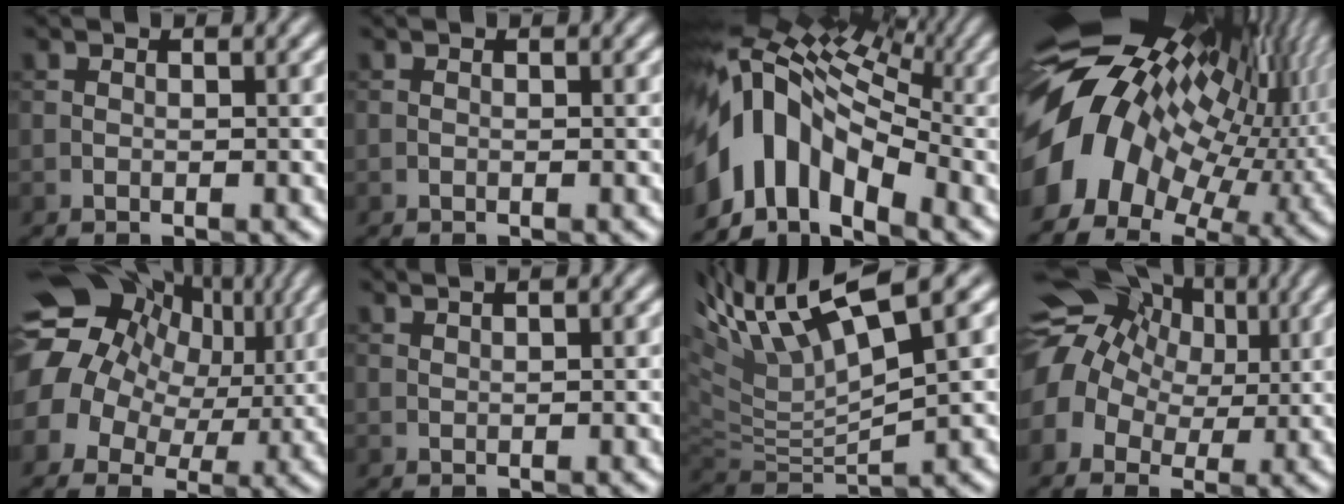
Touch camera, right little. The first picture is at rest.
{"total": 0.0}
{"total": 12.2, "force": [-2.6, 7.7, 9.2], "torque": [-0.164, 0.020, -0.057]}
{"total": 14.8, "force": [1.7, 9.5, 11.3], "torque": [-0.219, 0.015, 0.038]}
{"total": 17.2, "force": [3.3, 14.5, 8.6], "torque": [-0.173, 0.042, 0.036]}
{"total": 0.8, "force": [0.7, 0.0, 0.4], "torque": [-0.004, 0.002, 0.008]}
{"total": 7.5, "force": [4.2, 1.8, 6.0], "torque": [-0.119, 0.022, 0.078]}
{"total": 13.4, "force": [4.3, 10.2, 7.5], "torque": [-0.147, 0.051, 0.045]}